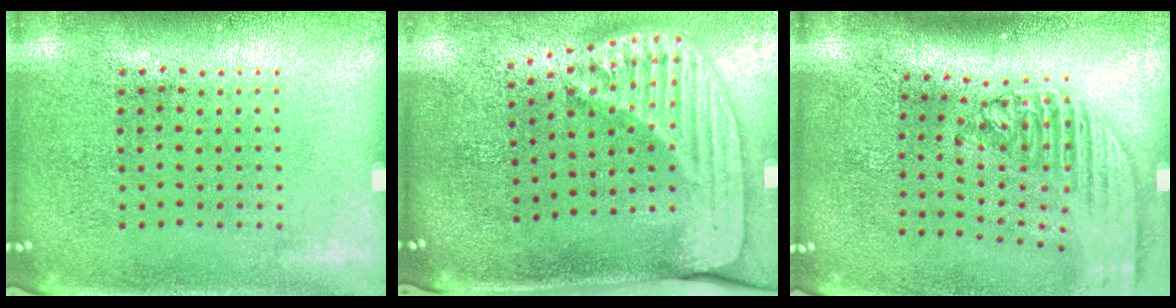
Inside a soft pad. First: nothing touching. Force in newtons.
{"total": 2.5, "press": 1.8, "slide": 1.7}
{"total": 2.2, "press": 1.7, "slide": 1.3}